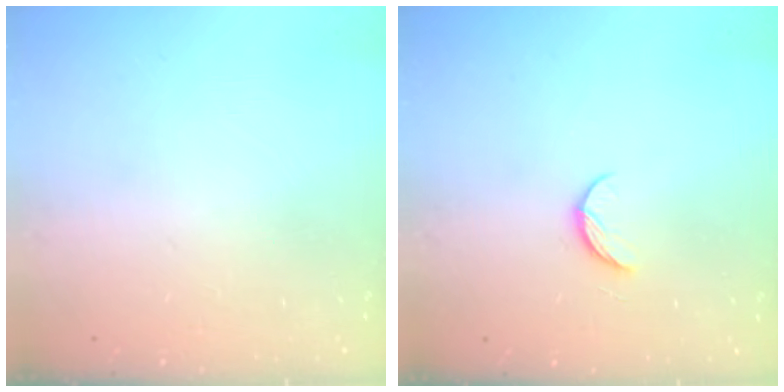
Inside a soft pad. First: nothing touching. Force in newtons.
{"total": 5.1, "press": 5.1, "slide": 0.6}